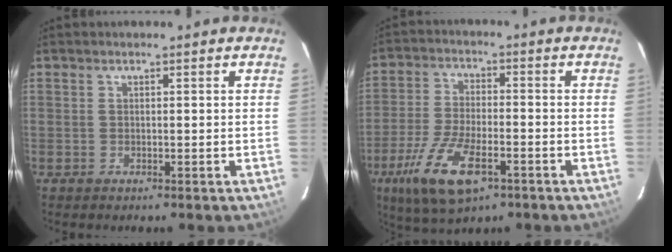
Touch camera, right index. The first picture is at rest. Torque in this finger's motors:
{"motor_torque": [1.40, -0.73, 0.61, 0.08]}